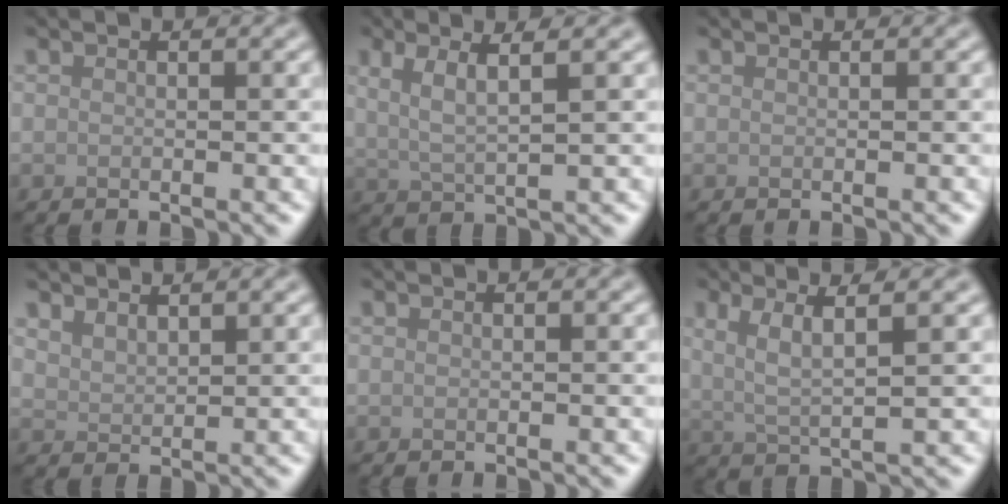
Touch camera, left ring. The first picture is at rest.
{"total": 3.7, "force": [1.5, 0.8, 3.3], "torque": [-0.062, 0.000, 0.030]}
{"total": 0.0}
{"total": 2.0, "force": [1.9, 0.6, 0.5], "torque": [-0.012, 0.003, 0.040]}
{"total": 0.0}
{"total": 4.2, "force": [1.6, 0.9, 3.8], "torque": [-0.070, 0.001, 0.032]}